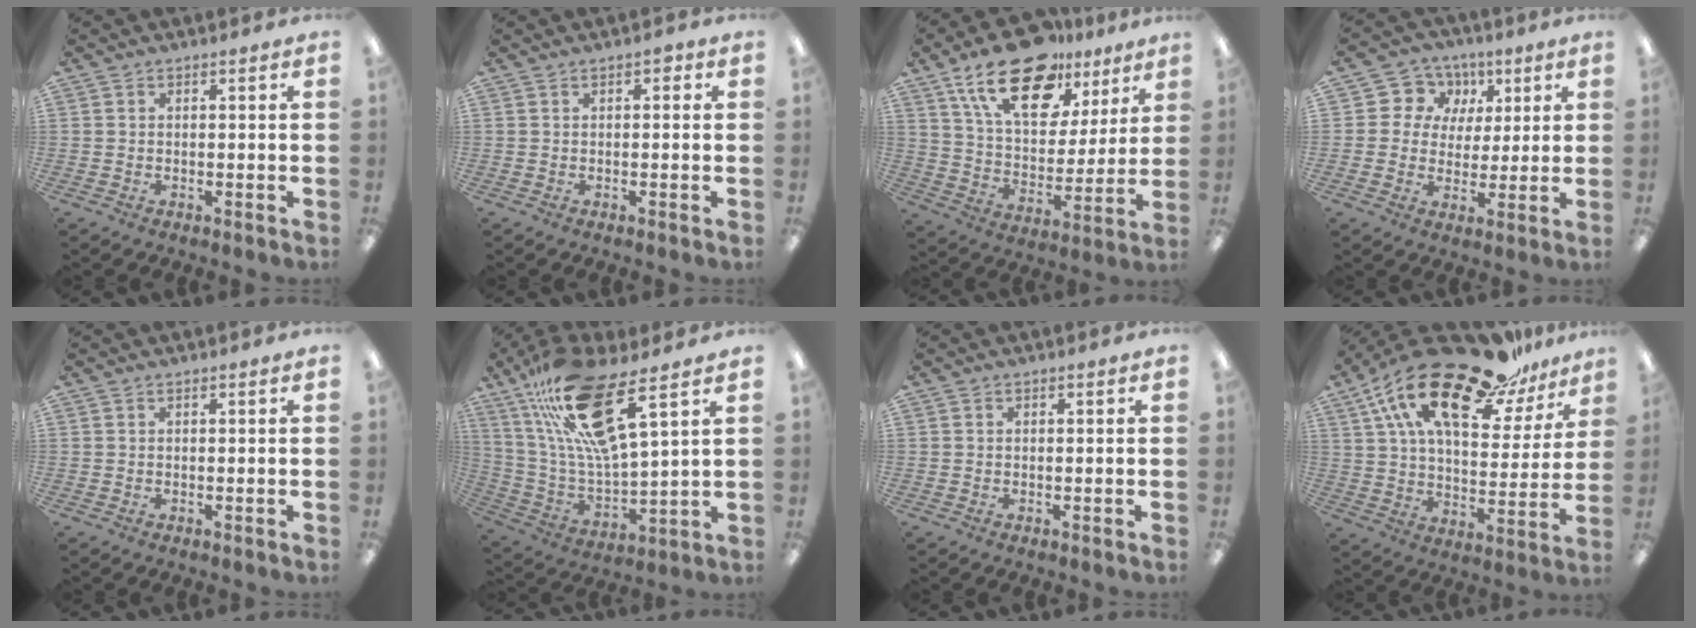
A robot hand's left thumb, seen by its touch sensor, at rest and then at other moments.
{"total": 1.3, "force": [0.2, 0.9, 0.9], "torque": [-0.009, 0.001, 0.002]}
{"total": 21.8, "force": [14.0, 10.9, 12.7], "torque": [-0.211, -0.072, 0.245]}
{"total": 8.3, "force": [2.6, 7.8, 0.9], "torque": [-0.021, -0.015, 0.048]}
{"total": 0.0}
{"total": 21.8, "force": [13.5, 6.1, 16.1], "torque": [-0.307, -0.055, 0.230]}
{"total": 0.0}
{"total": 25.8, "force": [18.0, 9.9, 15.7], "torque": [-0.266, -0.109, 0.303]}